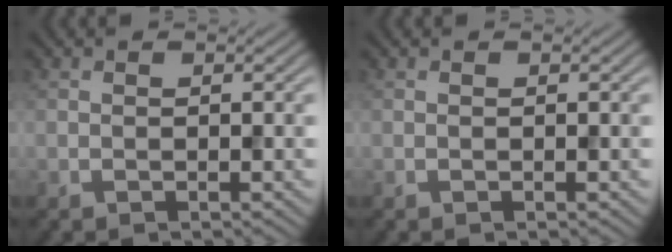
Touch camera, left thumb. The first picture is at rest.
{"total": 0.0}